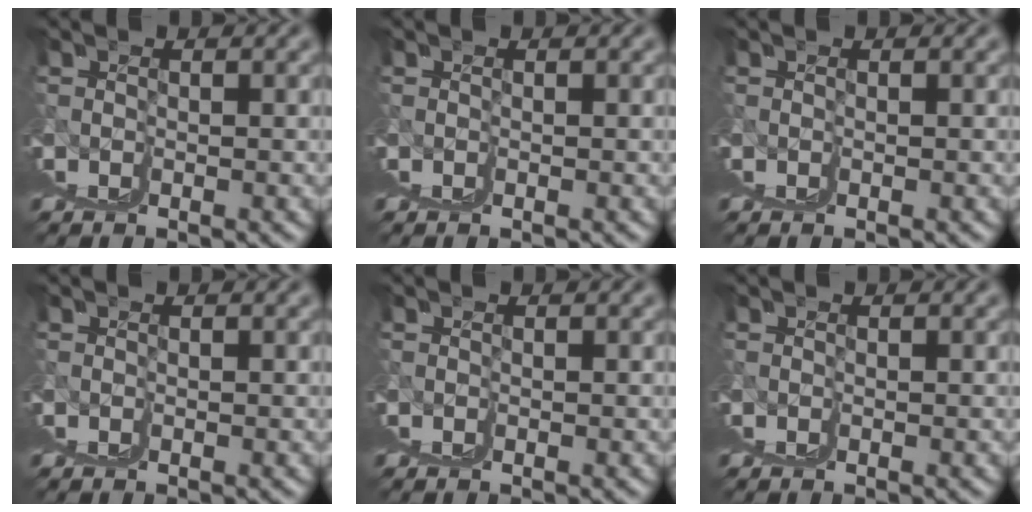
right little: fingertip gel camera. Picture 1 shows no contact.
{"total": 0.0}
{"total": 0.0}
{"total": 0.0}
{"total": 0.0}
{"total": 0.0}